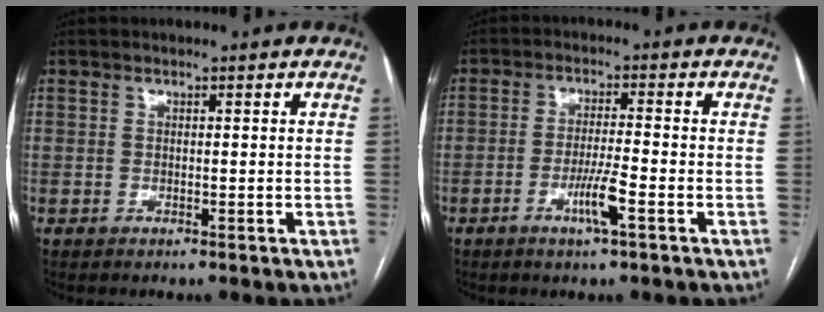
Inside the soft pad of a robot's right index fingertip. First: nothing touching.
{"total": 4.9, "force": [-2.3, -0.1, 4.4], "torque": [-0.082, -0.007, -0.044]}